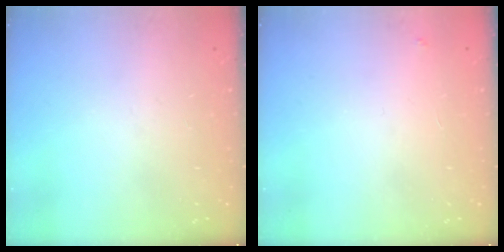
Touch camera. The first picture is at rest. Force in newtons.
{"total": 3.8, "press": 3.8, "slide": 0.2}